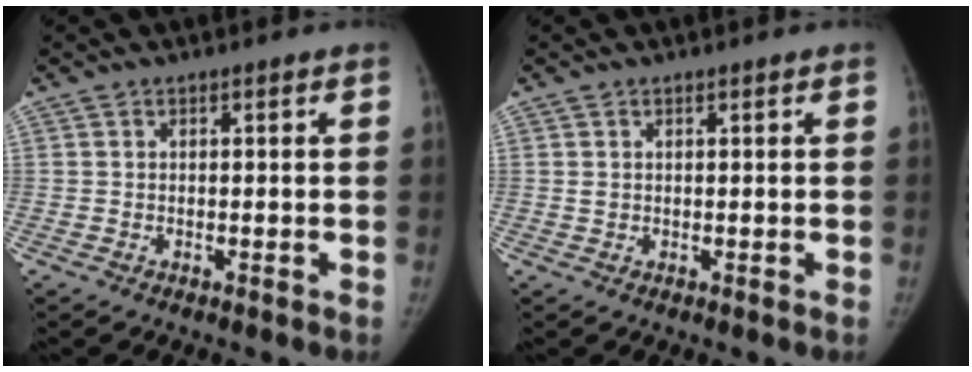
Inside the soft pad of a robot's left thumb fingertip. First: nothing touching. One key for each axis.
{"total": 0.7, "fx": 0.3, "fy": 0.5, "fz": 0.4, "tx": -0.003, "ty": -0.002, "tz": 0.009}